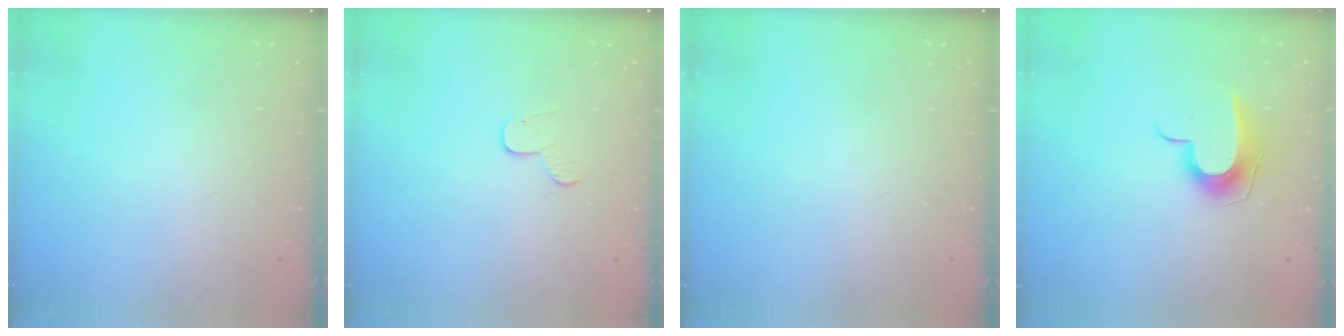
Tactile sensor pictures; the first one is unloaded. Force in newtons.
{"total": 3.7, "press": 3.7, "slide": 0.4}
{"total": 0.0}
{"total": 9.5, "press": 9.5, "slide": 0.4}